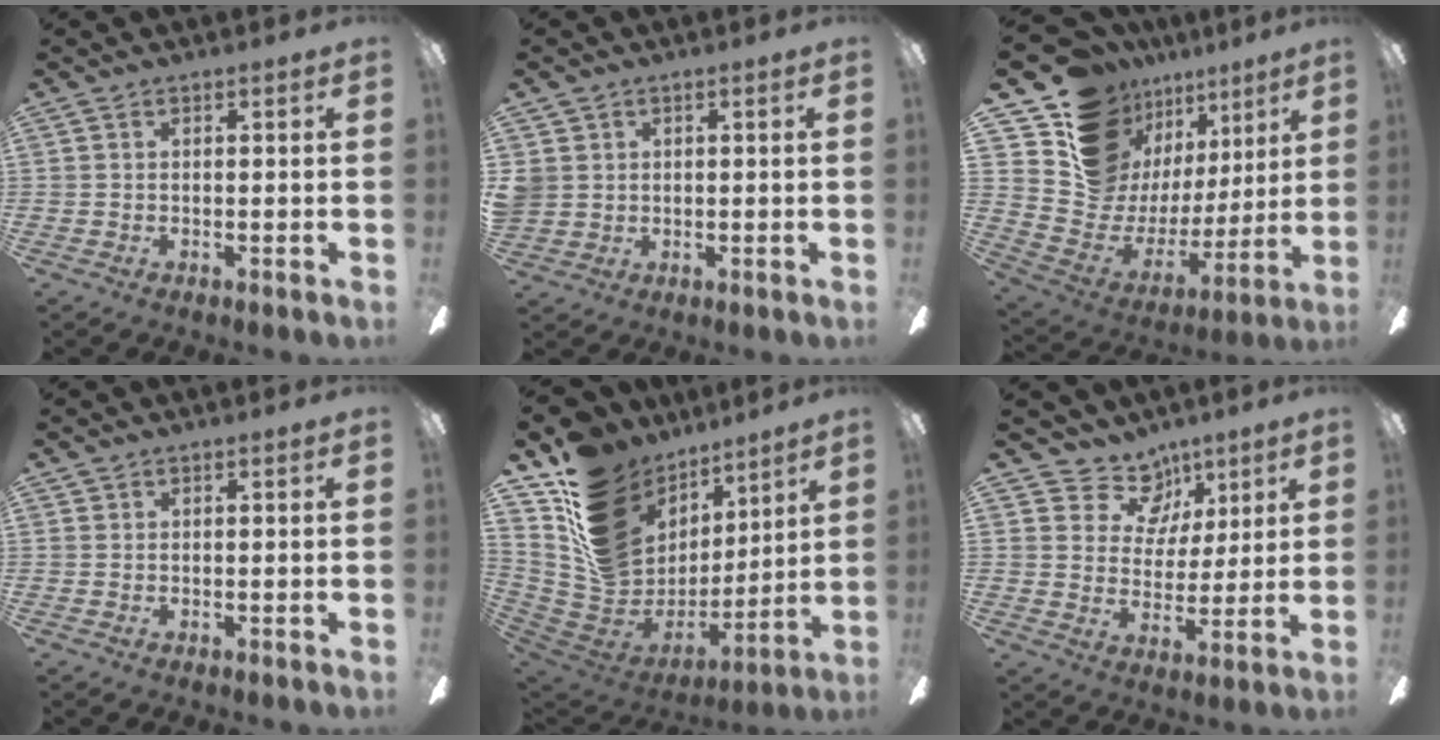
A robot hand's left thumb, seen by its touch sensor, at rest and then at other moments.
{"total": 3.3, "force": [0.9, 3.1, 0.6], "torque": [-0.018, 0.008, 0.020]}
{"total": 15.8, "force": [10.0, 11.1, 5.1], "torque": [-0.095, -0.087, 0.200]}
{"total": 0.0}
{"total": 19.6, "force": [9.5, 15.3, 7.9], "torque": [-0.154, -0.061, 0.206]}
{"total": 10.5, "force": [6.9, 7.5, 2.4], "torque": [-0.040, -0.046, 0.131]}